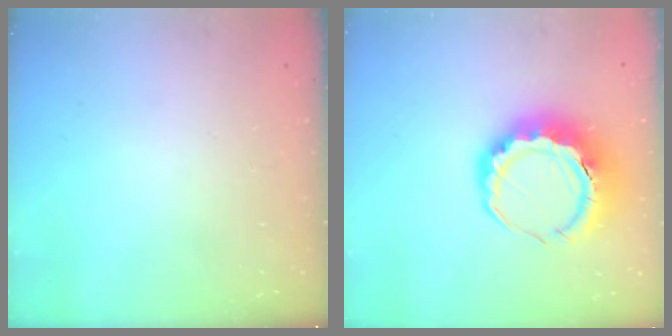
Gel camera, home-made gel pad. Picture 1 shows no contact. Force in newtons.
{"total": 11.1, "press": 10.9, "slide": 2.3}